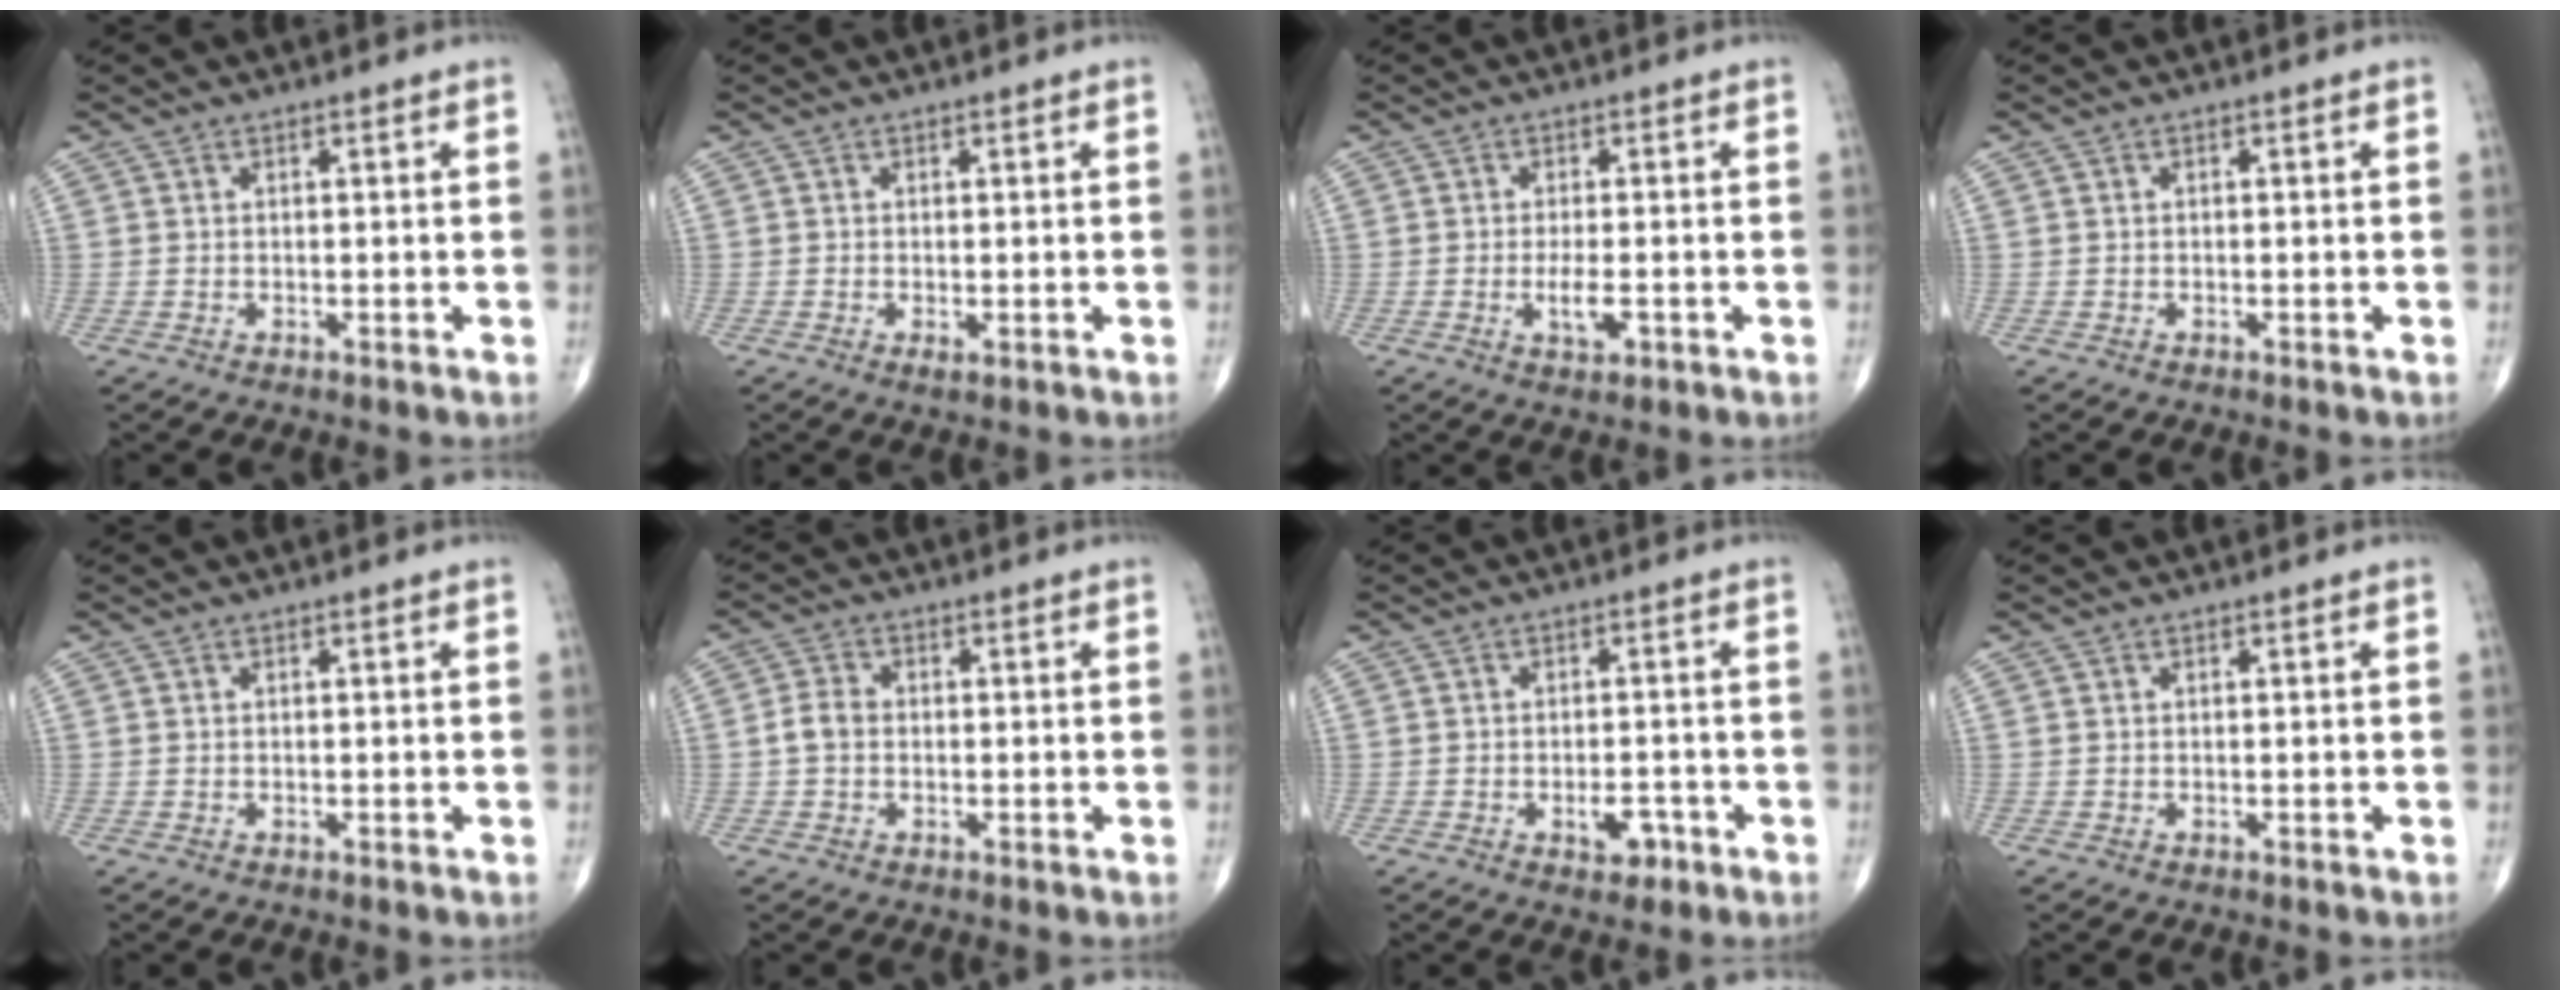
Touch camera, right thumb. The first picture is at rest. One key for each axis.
{"total": 1.2, "fx": -0.3, "fy": 0.5, "fz": 1.0, "tx": -0.021, "ty": -0.004, "tz": -0.007}
{"total": 4.0, "fx": -1.1, "fy": 1.5, "fz": 3.5, "tx": -0.062, "ty": -0.003, "tz": -0.019}
{"total": 0.0}
{"total": 0.0}
{"total": 3.4, "fx": -0.4, "fy": 2.6, "fz": 2.2, "tx": -0.041, "ty": 0.010, "tz": -0.014}
{"total": 3.9, "fx": -1.8, "fy": 2.2, "fz": 2.6, "tx": -0.025, "ty": 0.011, "tz": -0.024}
{"total": 0.0}